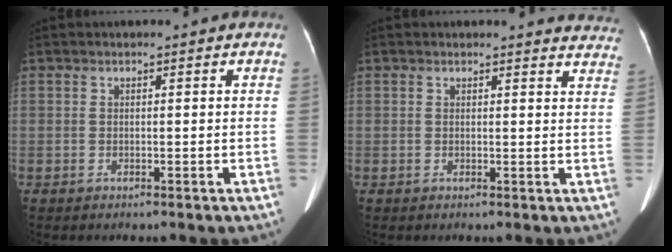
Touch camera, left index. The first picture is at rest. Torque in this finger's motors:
{"motor_torque": [0.01, -0.44, -0.11, -0.02]}